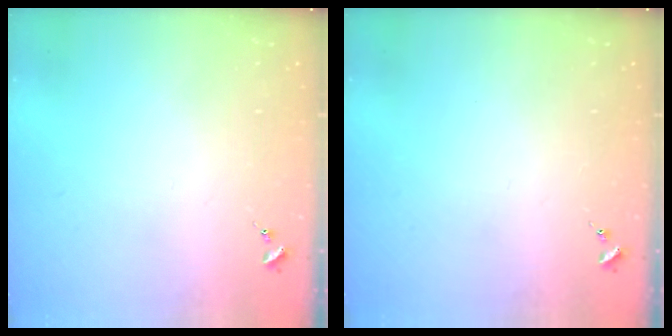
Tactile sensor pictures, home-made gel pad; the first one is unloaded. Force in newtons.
{"total": 0.0}